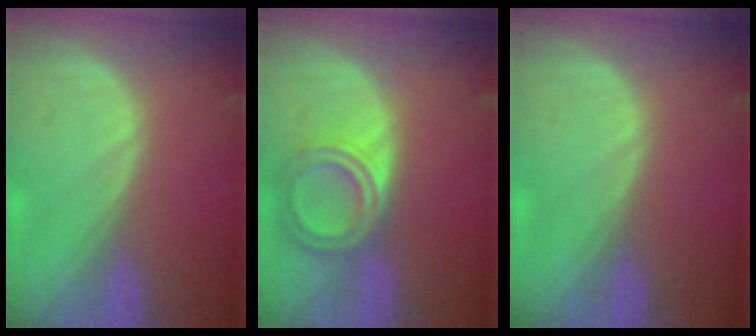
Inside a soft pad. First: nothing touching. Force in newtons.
{"total": 6.3, "press": 5.6, "slide": 2.9}
{"total": 0.0}